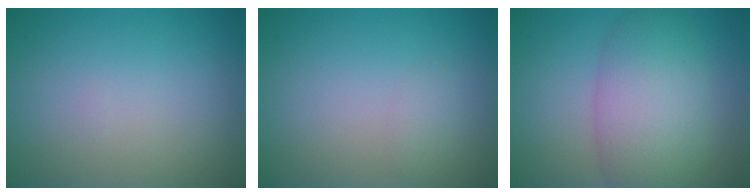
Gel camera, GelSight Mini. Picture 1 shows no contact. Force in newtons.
{"total": 0.8, "press": 0.8, "slide": 0.0}
{"total": 7.0, "press": 7.0, "slide": 0.5}